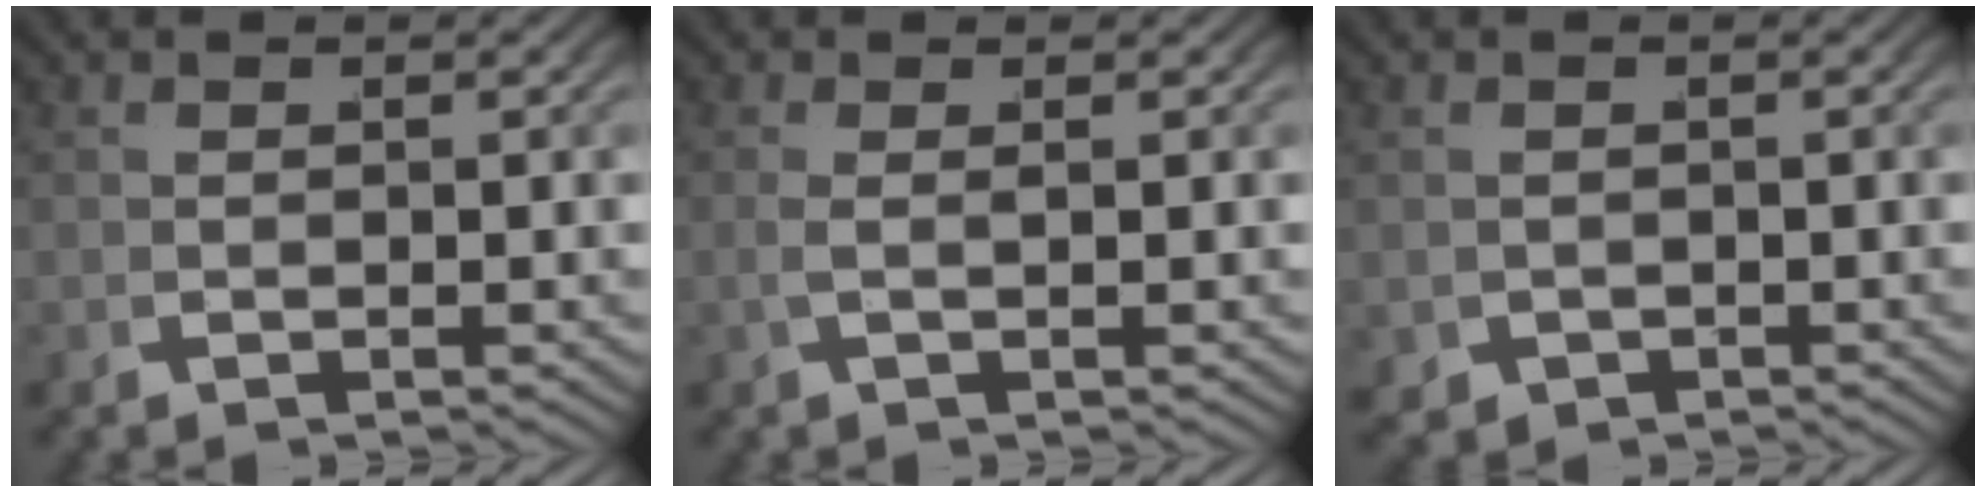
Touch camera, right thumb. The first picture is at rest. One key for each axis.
{"total": 1.1, "fx": 0.3, "fy": 0.0, "fz": 1.1, "tx": -0.032, "ty": -0.004, "tz": 0.010}
{"total": 2.2, "fx": -1.1, "fy": 1.8, "fz": 0.7, "tx": -0.019, "ty": -0.021, "tz": -0.004}